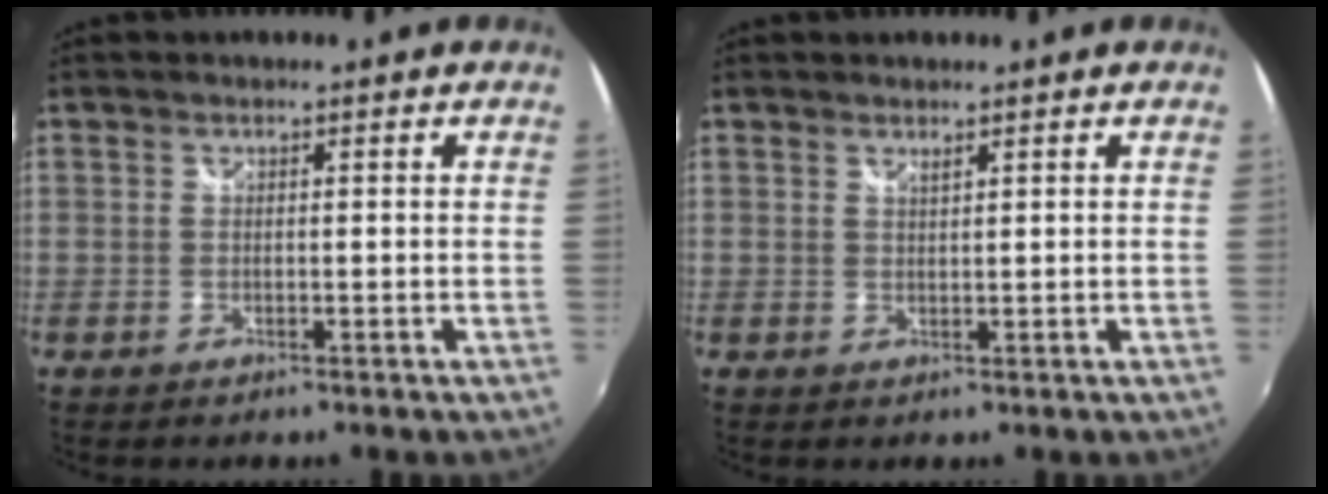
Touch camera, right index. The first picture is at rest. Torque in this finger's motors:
{"motor_torque": [0.07, 0.04, 0.05, 0.02]}